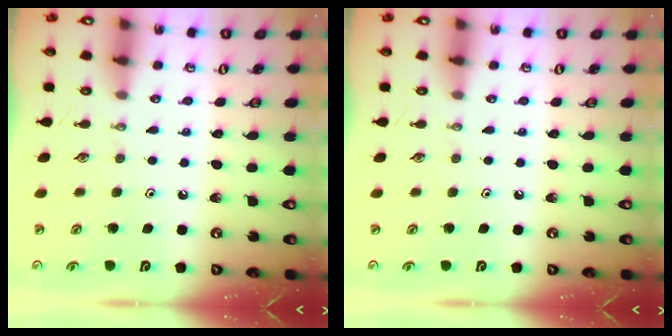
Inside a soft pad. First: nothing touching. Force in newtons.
{"total": 0.0}